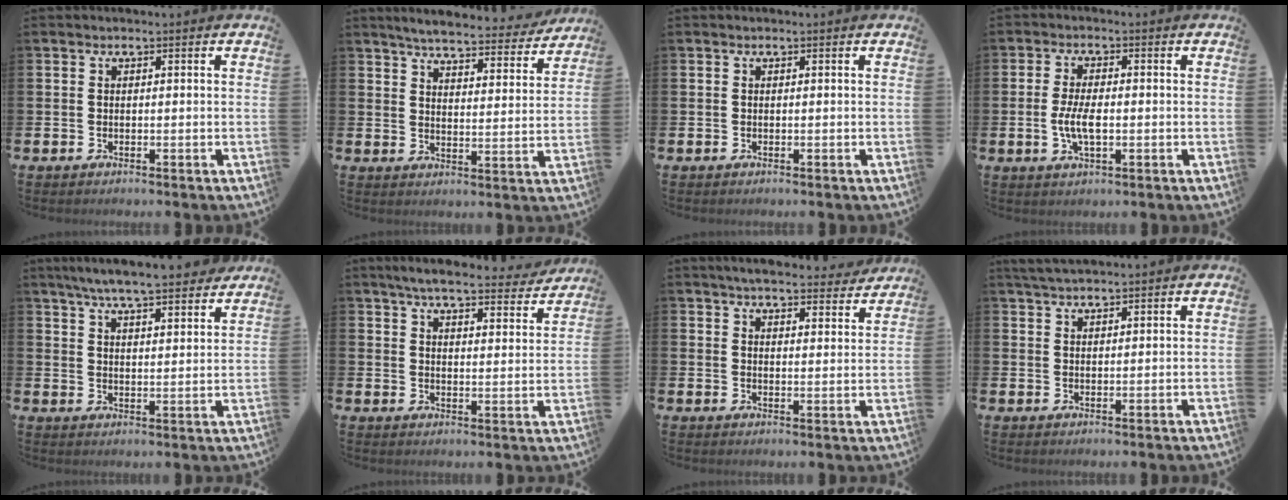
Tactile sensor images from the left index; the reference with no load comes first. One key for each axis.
{"total": 5.4, "fx": 5.1, "fy": 0.5, "fz": 1.5, "tx": -0.032, "ty": -0.039, "tz": 0.083}
{"total": 0.0}
{"total": 4.4, "fx": -0.5, "fy": 1.9, "fz": 4.0, "tx": -0.071, "ty": -0.001, "tz": -0.013}
{"total": 7.0, "fx": 6.6, "fy": 0.4, "fz": 2.3, "tx": -0.057, "ty": -0.032, "tz": 0.117}
{"total": 5.9, "fx": 5.5, "fy": 0.6, "fz": 2.0, "tx": -0.041, "ty": -0.034, "tz": 0.092}
{"total": 5.0, "fx": 4.8, "fy": 0.6, "fz": 1.1, "tx": -0.021, "ty": -0.031, "tz": 0.083}
{"total": 3.0, "fx": 2.8, "fy": 0.5, "fz": 1.0, "tx": -0.018, "ty": -0.006, "tz": 0.050}